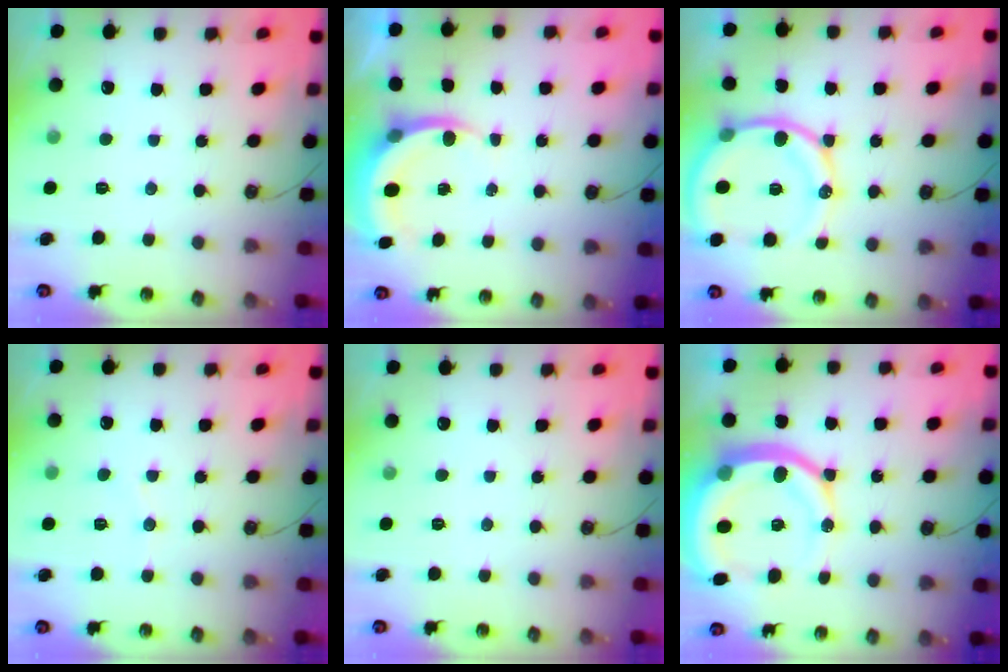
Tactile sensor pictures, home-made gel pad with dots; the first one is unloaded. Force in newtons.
{"total": 4.4, "press": 4.3, "slide": 0.2}
{"total": 14.8, "press": 14.6, "slide": 2.0}
{"total": 5.9, "press": 5.9, "slide": 0.4}
{"total": 0.0}
{"total": 17.4, "press": 17.3, "slide": 2.3}